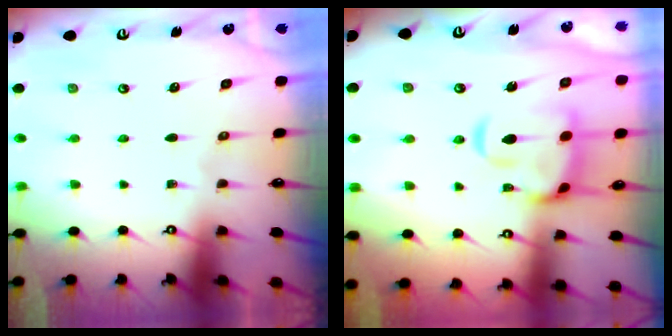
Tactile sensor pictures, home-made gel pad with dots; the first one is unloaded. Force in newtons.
{"total": 6.8, "press": 6.5, "slide": 1.8}